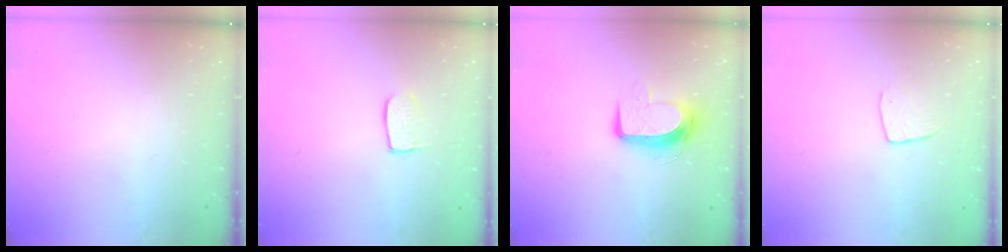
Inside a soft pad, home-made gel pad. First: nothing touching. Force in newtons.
{"total": 6.2, "press": 6.2, "slide": 0.4}
{"total": 10.2, "press": 10.2, "slide": 0.8}
{"total": 7.0, "press": 6.9, "slide": 0.5}